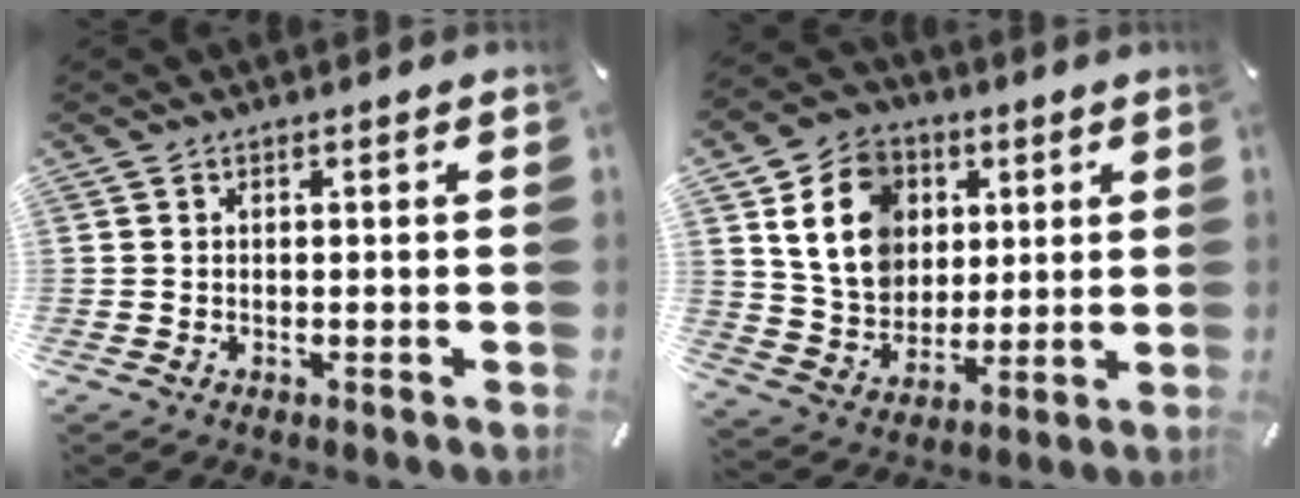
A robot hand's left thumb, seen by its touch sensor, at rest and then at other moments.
{"total": 14.7, "force": [4.1, 12.5, 6.6], "torque": [-0.124, 0.002, 0.081]}